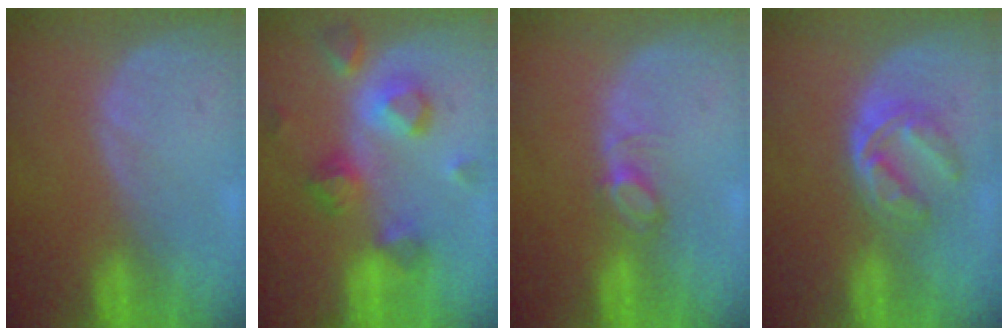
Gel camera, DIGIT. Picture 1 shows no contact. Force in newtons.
{"total": 7.9, "press": 7.7, "slide": 2.1}
{"total": 2.5, "press": 2.4, "slide": 0.3}
{"total": 5.8, "press": 5.0, "slide": 3.0}